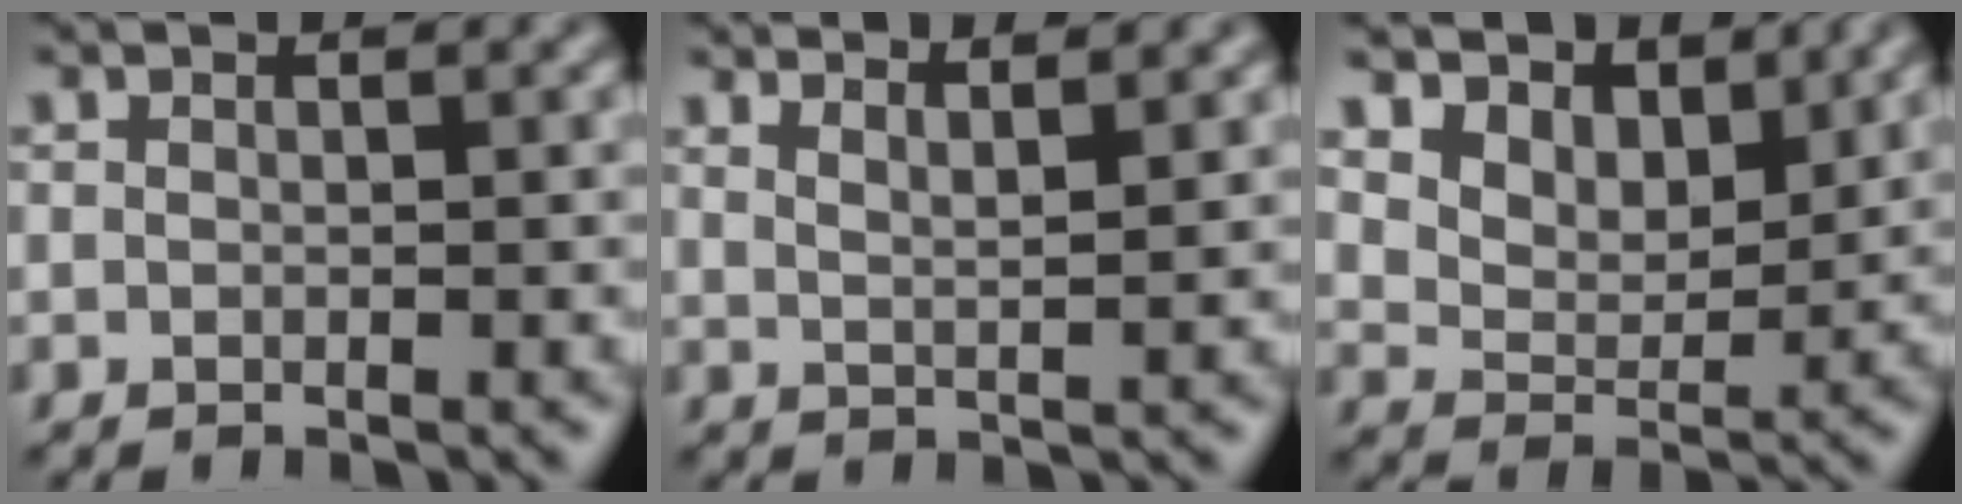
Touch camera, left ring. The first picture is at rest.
{"total": 4.8, "force": [3.9, 1.3, 2.5], "torque": [-0.009, 0.023, 0.031]}
{"total": 6.3, "force": [5.3, 2.8, 2.2], "torque": [-0.060, -0.018, 0.093]}